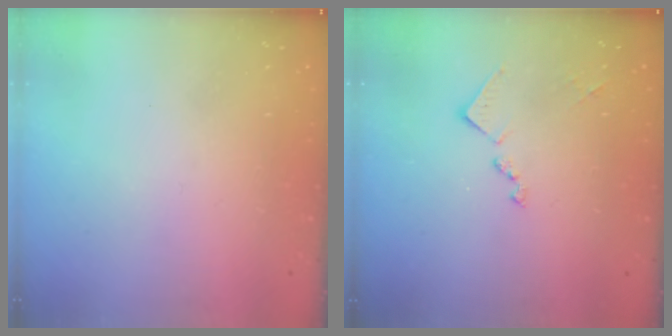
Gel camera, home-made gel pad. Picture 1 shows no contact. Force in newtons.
{"total": 9.7, "press": 9.7, "slide": 0.6}